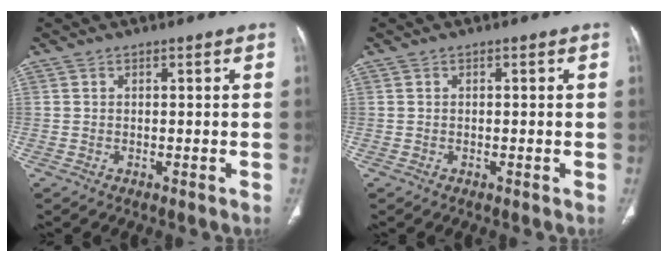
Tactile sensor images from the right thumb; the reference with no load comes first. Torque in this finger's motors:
{"motor_torque": [0.23, 0.10, 0.01, -0.47, 0.04]}